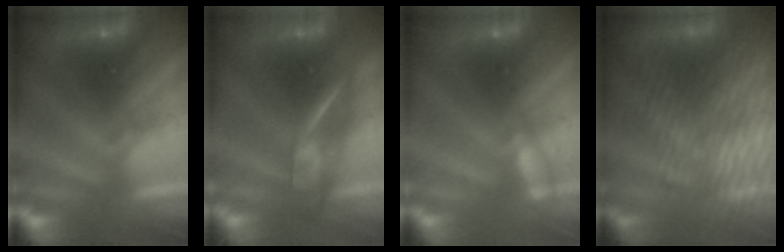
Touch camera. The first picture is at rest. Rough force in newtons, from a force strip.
{"total": 2.4}
{"total": 2.2}
{"total": 9.6}